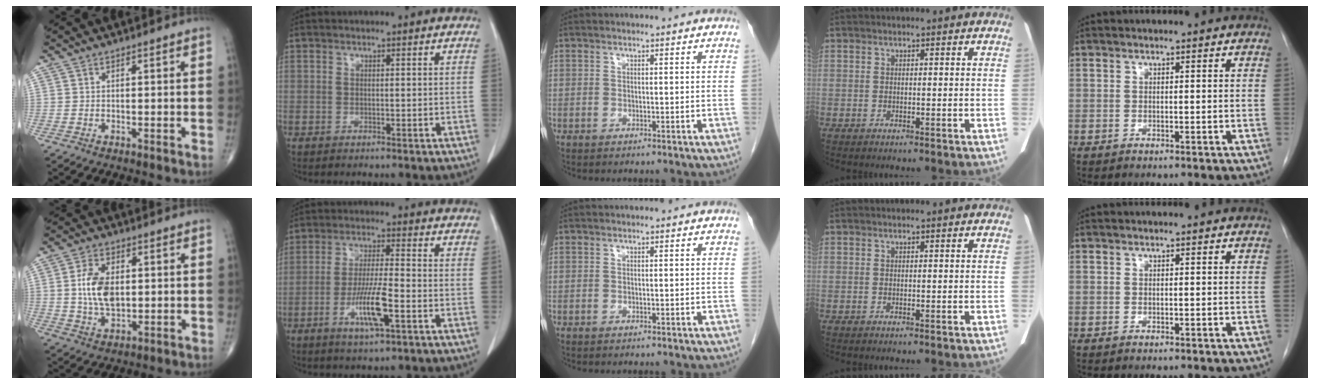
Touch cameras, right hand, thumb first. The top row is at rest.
{"thumb": {"total": 8.9, "force": [0.9, 5.2, 7.2], "torque": [-0.133, -0.006, 0.020]}, "index": {"total": 8.7, "force": [-3.4, 0.9, 7.9], "torque": [-0.153, -0.009, -0.061]}}